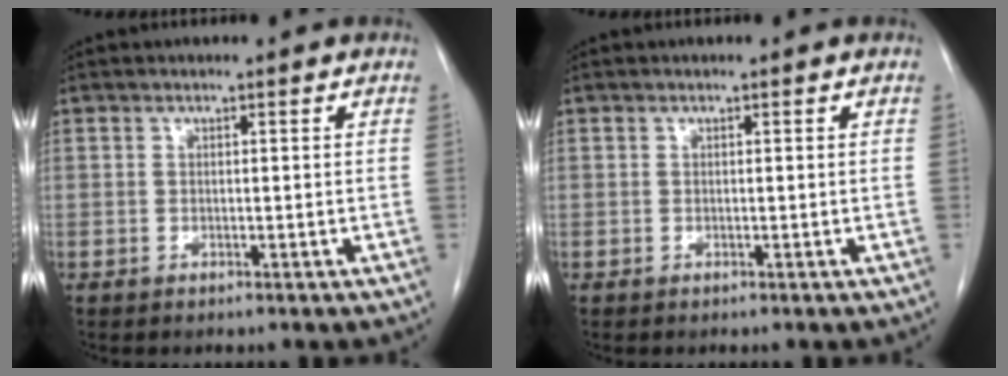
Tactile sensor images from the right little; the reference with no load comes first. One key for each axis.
{"total": 0.0}